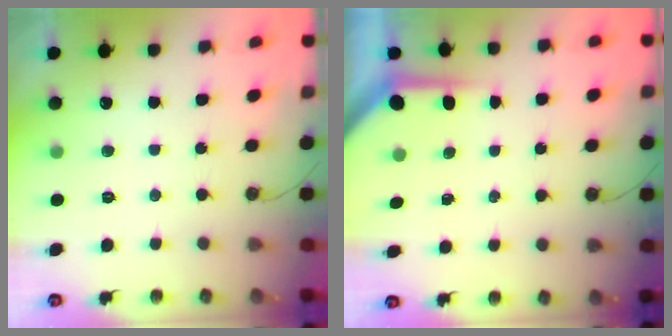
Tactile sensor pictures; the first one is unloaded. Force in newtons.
{"total": 3.8, "press": 3.8, "slide": 0.4}